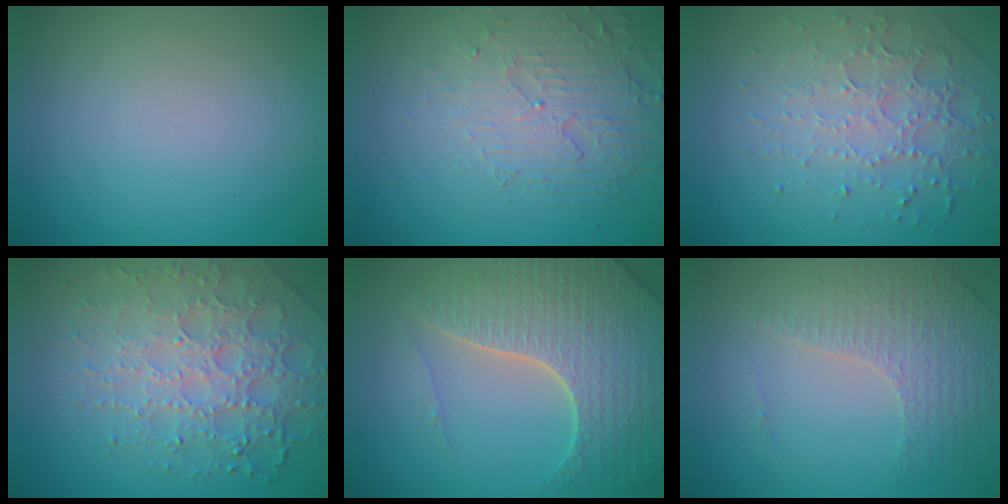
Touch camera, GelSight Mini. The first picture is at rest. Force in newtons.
{"total": 4.4, "press": 3.1, "slide": 3.1}
{"total": 4.5, "press": 3.1, "slide": 3.2}
{"total": 6.9, "press": 5.0, "slide": 4.7}
{"total": 7.0, "press": 6.8, "slide": 1.7}
{"total": 4.3, "press": 3.0, "slide": 3.1}